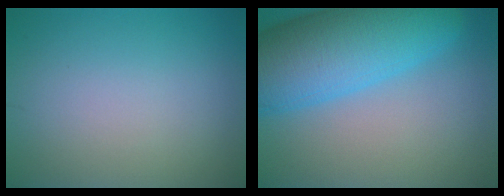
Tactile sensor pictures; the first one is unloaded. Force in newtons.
{"total": 11.9, "press": 11.9, "slide": 0.6}